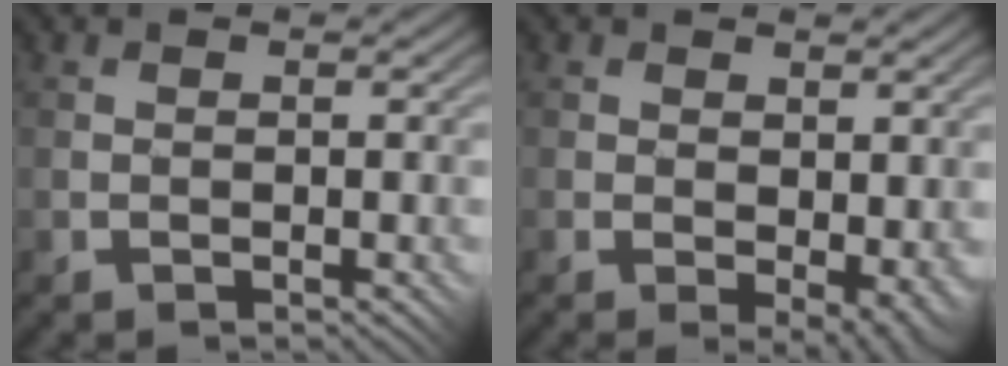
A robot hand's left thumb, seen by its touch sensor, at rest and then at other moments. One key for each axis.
{"total": 3.2, "fx": -0.3, "fy": 1.9, "fz": 2.5, "tx": -0.045, "ty": -0.013, "tz": 0.004}